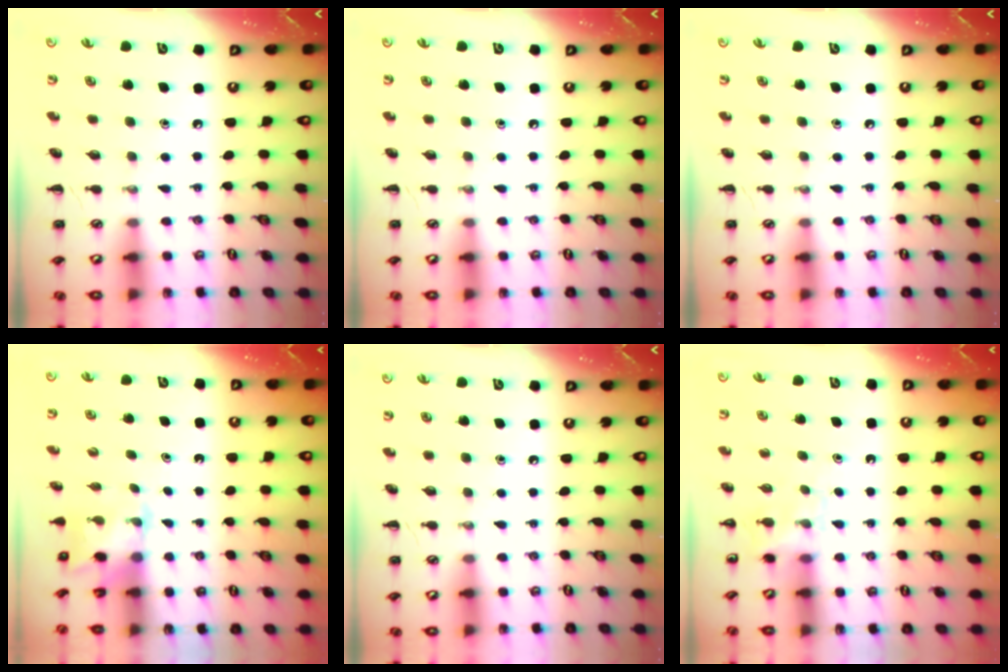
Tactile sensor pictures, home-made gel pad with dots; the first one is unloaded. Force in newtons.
{"total": 0.0}
{"total": 0.0}
{"total": 2.1, "press": 2.0, "slide": 0.6}
{"total": 0.0}
{"total": 5.1, "press": 4.8, "slide": 1.5}